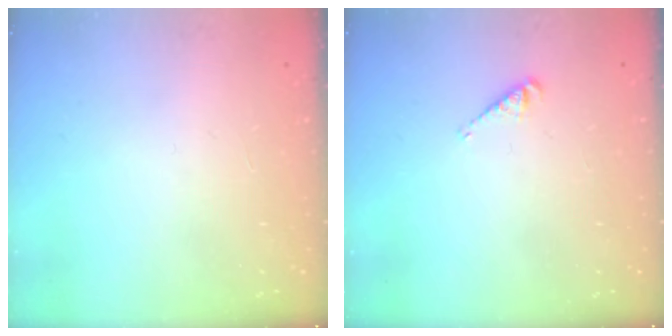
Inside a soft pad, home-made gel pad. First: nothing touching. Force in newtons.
{"total": 3.9, "press": 3.9, "slide": 0.5}